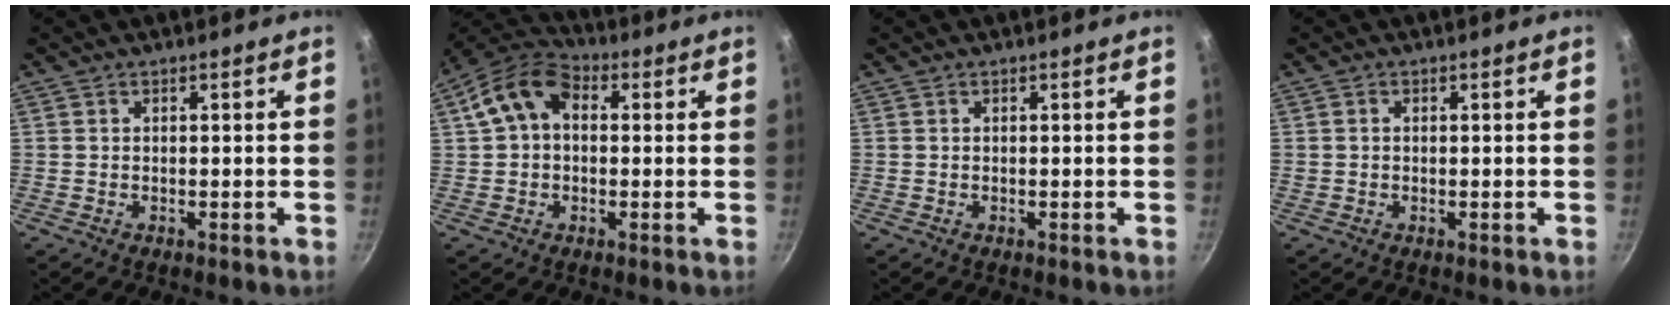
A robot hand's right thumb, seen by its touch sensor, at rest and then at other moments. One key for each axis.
{"total": 10.5, "fx": 1.9, "fy": 7.4, "fz": 7.2, "tx": -0.116, "ty": 0.029, "tz": 0.016}
{"total": 0.0}
{"total": 0.7, "fx": 0.1, "fy": 0.6, "fz": 0.3, "tx": -0.006, "ty": 0.005, "tz": 0.002}